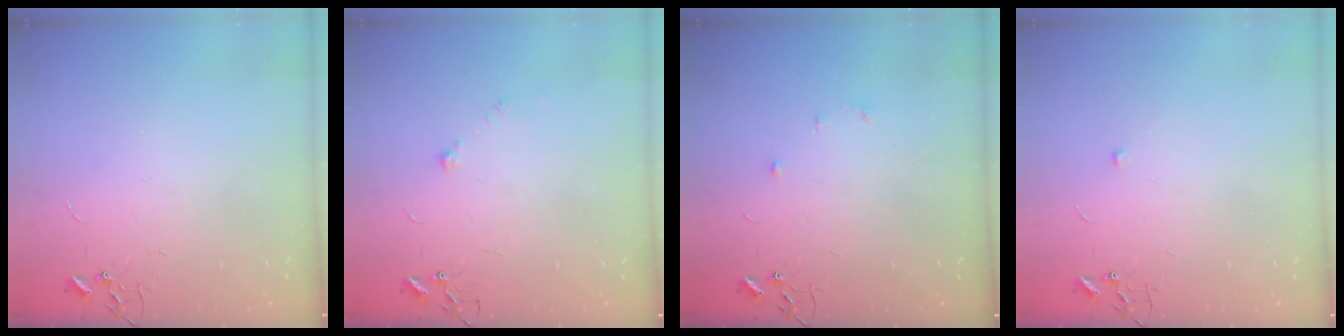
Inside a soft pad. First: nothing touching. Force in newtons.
{"total": 6.6, "press": 6.4, "slide": 1.9}
{"total": 5.2, "press": 5.2, "slide": 0.6}
{"total": 4.4, "press": 4.3, "slide": 0.7}